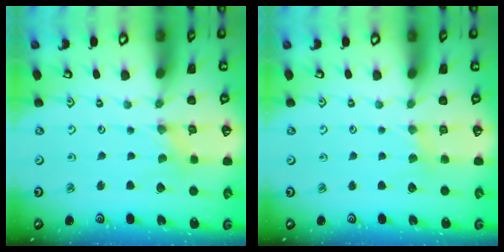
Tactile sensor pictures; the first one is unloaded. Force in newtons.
{"total": 3.0, "press": 2.9, "slide": 0.5}